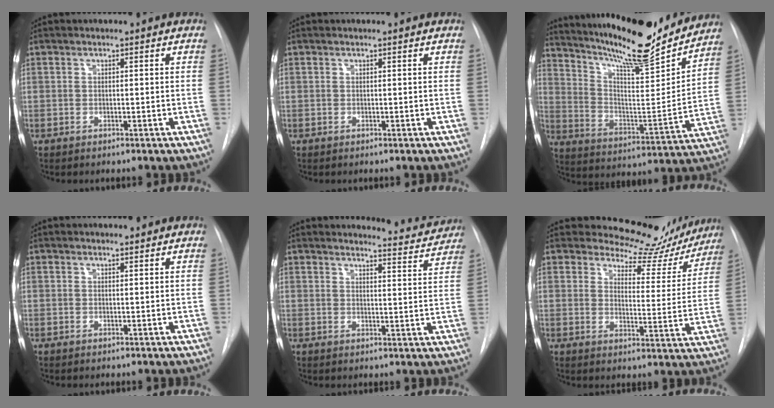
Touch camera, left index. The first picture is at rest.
{"total": 1.2, "force": [1.2, 0.0, 0.1], "torque": [-0.009, 0.006, 0.015]}
{"total": 22.2, "force": [19.6, 3.1, 9.9], "torque": [-0.175, -0.030, 0.292]}
{"total": 1.8, "force": [1.7, 0.3, 0.3], "torque": [-0.010, 0.007, 0.024]}
{"total": 7.5, "force": [7.4, 0.5, 0.0], "torque": [0.003, -0.024, 0.081]}
{"total": 13.0, "force": [11.9, 4.8, 2.1], "torque": [-0.008, -0.029, 0.128]}